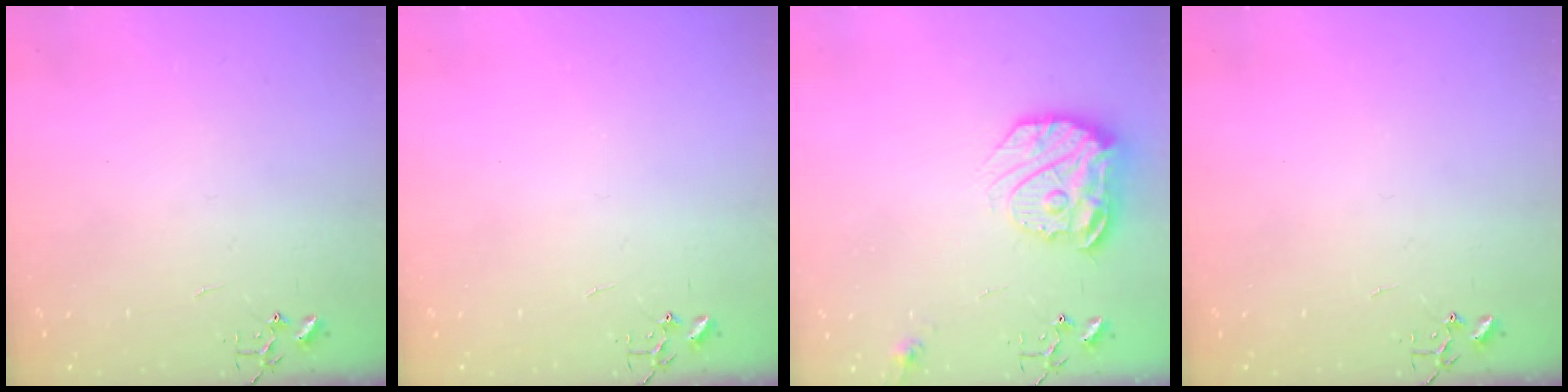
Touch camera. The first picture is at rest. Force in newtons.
{"total": 0.0}
{"total": 17.2, "press": 17.1, "slide": 1.7}
{"total": 0.0}